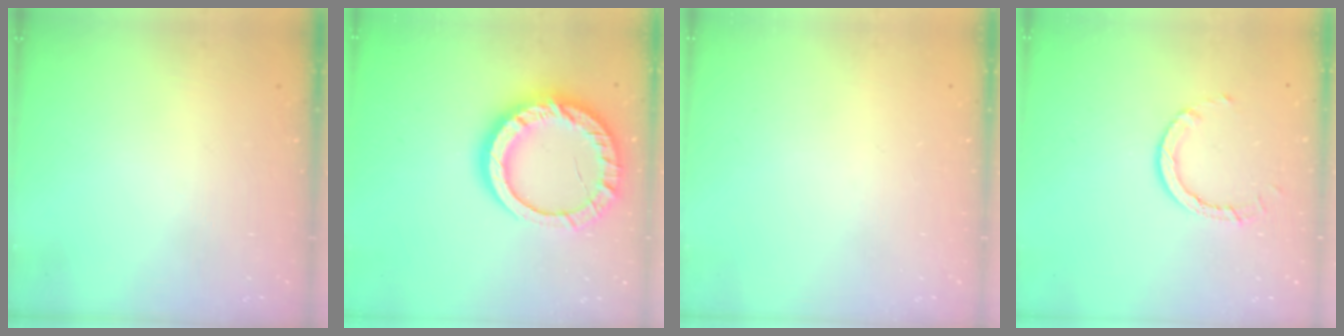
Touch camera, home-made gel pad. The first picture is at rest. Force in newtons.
{"total": 18.3, "press": 18.2, "slide": 1.7}
{"total": 0.0}
{"total": 5.0, "press": 5.0, "slide": 0.3}